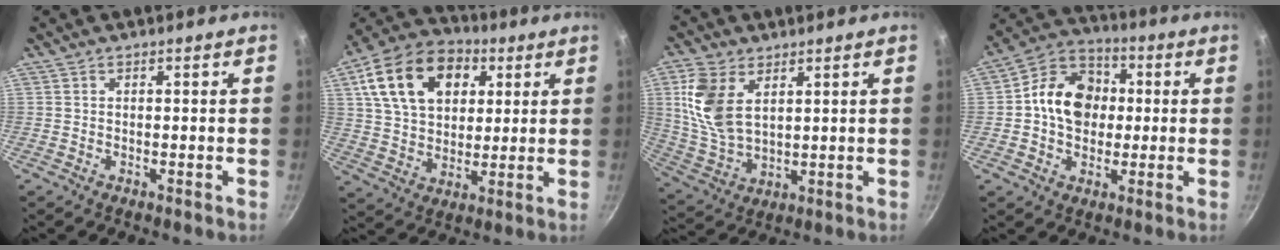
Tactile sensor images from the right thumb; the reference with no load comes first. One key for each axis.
{"total": 19.7, "fx": 6.8, "fy": 13.5, "fz": 12.6, "tx": -0.202, "ty": 0.007, "tz": 0.110}
{"total": 12.0, "fx": 4.0, "fy": 7.2, "fz": 8.7, "tx": -0.170, "ty": -0.013, "tz": 0.092}
{"total": 13.2, "fx": 0.7, "fy": 10.5, "fz": 7.9, "tx": -0.094, "ty": 0.021, "tz": -0.009}